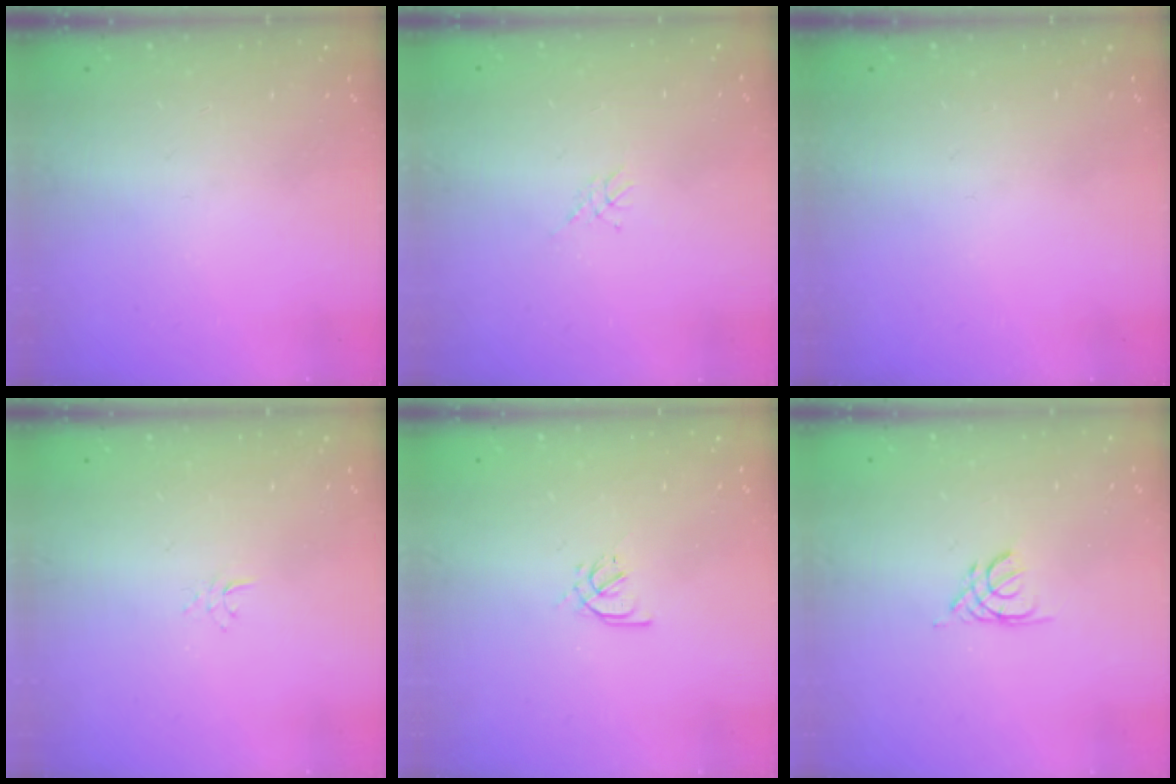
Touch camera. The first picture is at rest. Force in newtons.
{"total": 1.1, "press": 1.1, "slide": 0.3}
{"total": 0.0}
{"total": 2.9, "press": 2.9, "slide": 0.3}
{"total": 2.4, "press": 2.4, "slide": 0.6}
{"total": 2.1, "press": 2.0, "slide": 0.4}